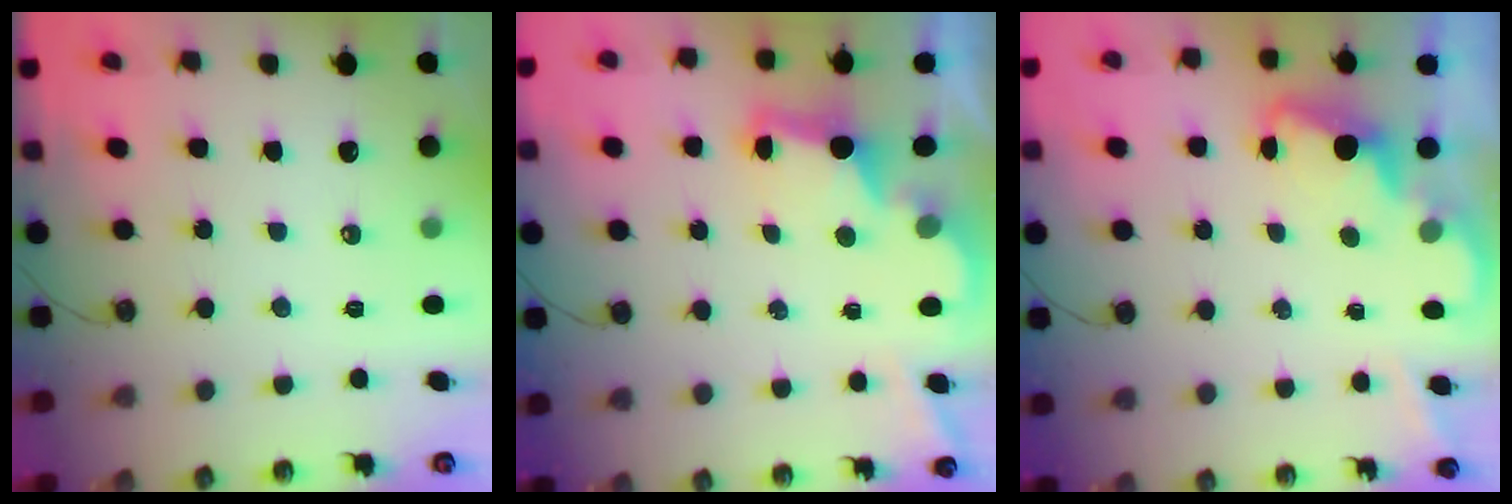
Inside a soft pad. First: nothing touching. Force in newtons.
{"total": 2.9, "press": 2.8, "slide": 0.9}
{"total": 2.0, "press": 1.9, "slide": 0.5}